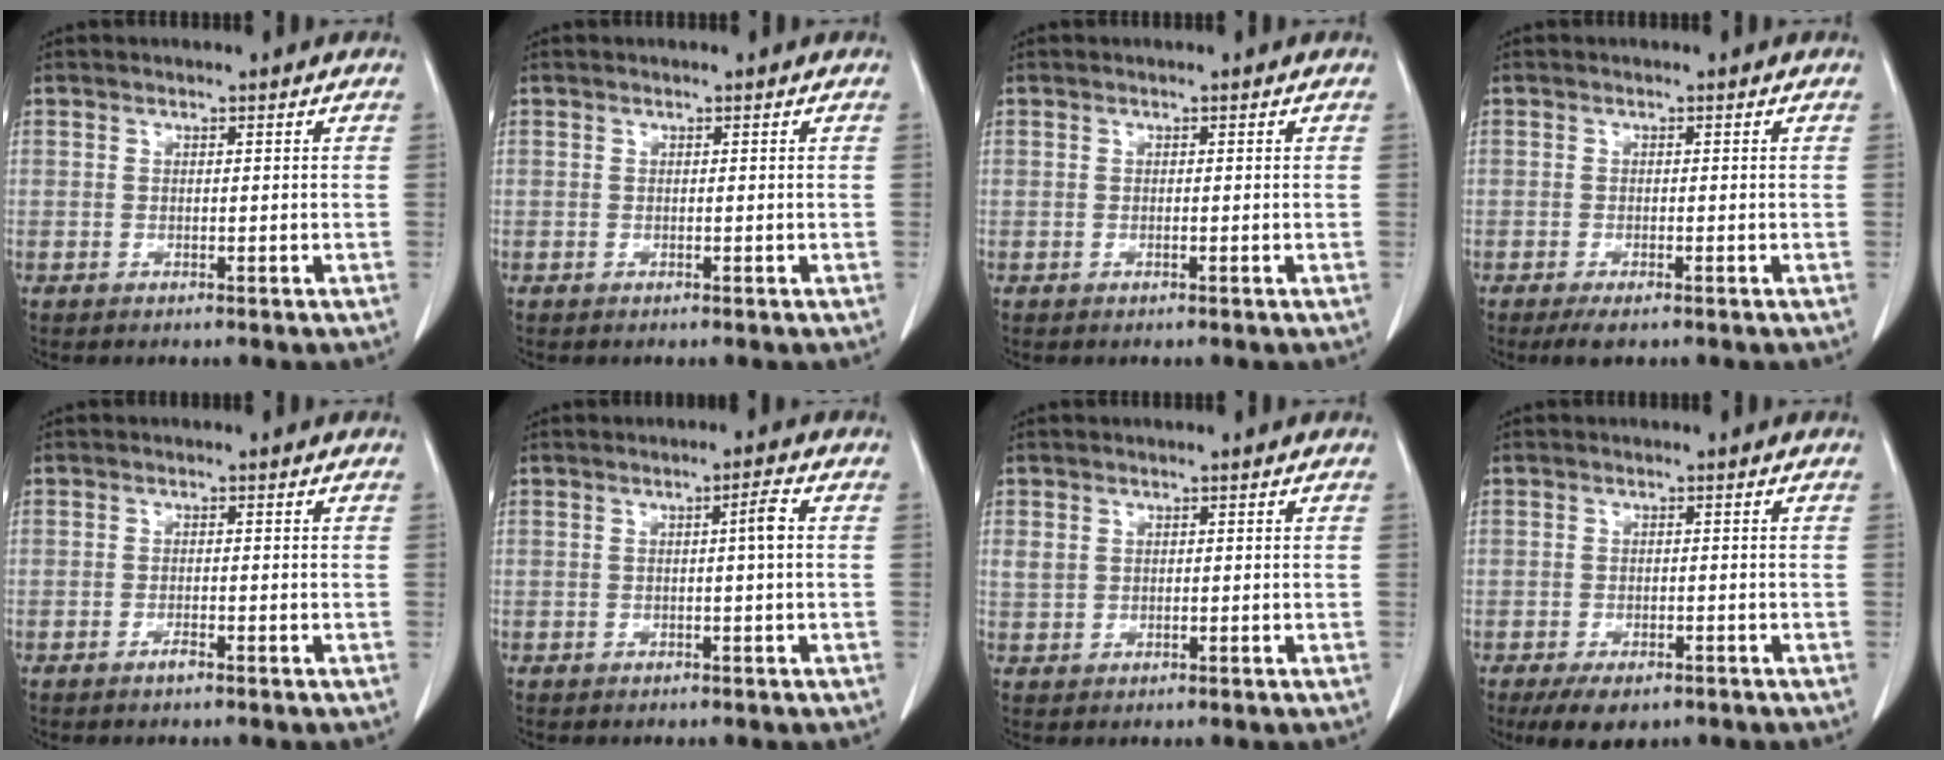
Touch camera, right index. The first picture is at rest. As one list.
[{"total": 0.0}, {"total": 0.0}, {"total": 2.3, "force": [-1.5, 0.5, 1.7], "torque": [-0.027, -0.006, -0.021]}, {"total": 0.9, "force": [-0.7, 0.1, 0.6], "torque": [-0.011, 0.001, -0.010]}, {"total": 2.2, "force": [0.2, -0.3, 2.2], "torque": [-0.035, 0.003, 0.005]}, {"total": 1.9, "force": [0.7, 1.5, 0.8], "torque": [-0.021, 0.009, 0.021]}, {"total": 5.3, "force": [-3.7, 2.6, 2.7], "torque": [-0.044, -0.007, -0.053]}]